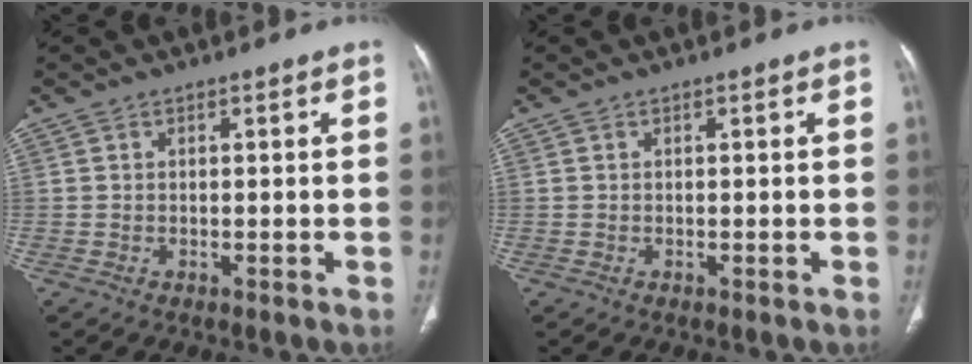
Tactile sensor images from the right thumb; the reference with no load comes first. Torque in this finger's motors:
{"motor_torque": [0.00, 0.00, 0.00, 0.00, 0.00]}